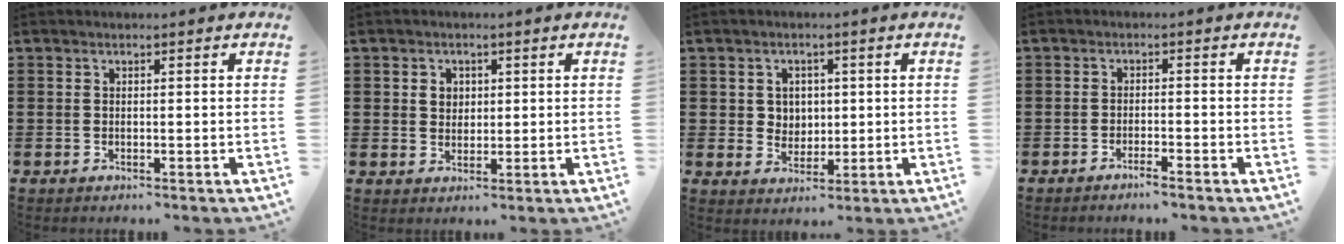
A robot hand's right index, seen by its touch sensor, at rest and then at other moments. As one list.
[{"total": 2.3, "force": [0.7, 2.0, 0.9], "torque": [-0.024, 0.011, 0.010]}, {"total": 3.4, "force": [1.0, 3.1, 0.9], "torque": [-0.023, 0.009, 0.016]}, {"total": 1.7, "force": [-1.6, -0.2, 0.5], "torque": [-0.009, 0.000, -0.030]}]